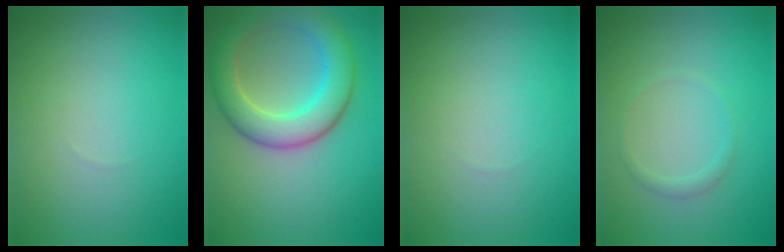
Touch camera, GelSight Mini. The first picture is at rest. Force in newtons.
{"total": 6.6, "press": 6.6, "slide": 0.4}
{"total": 0.0}
{"total": 0.9, "press": 0.8, "slide": 0.1}